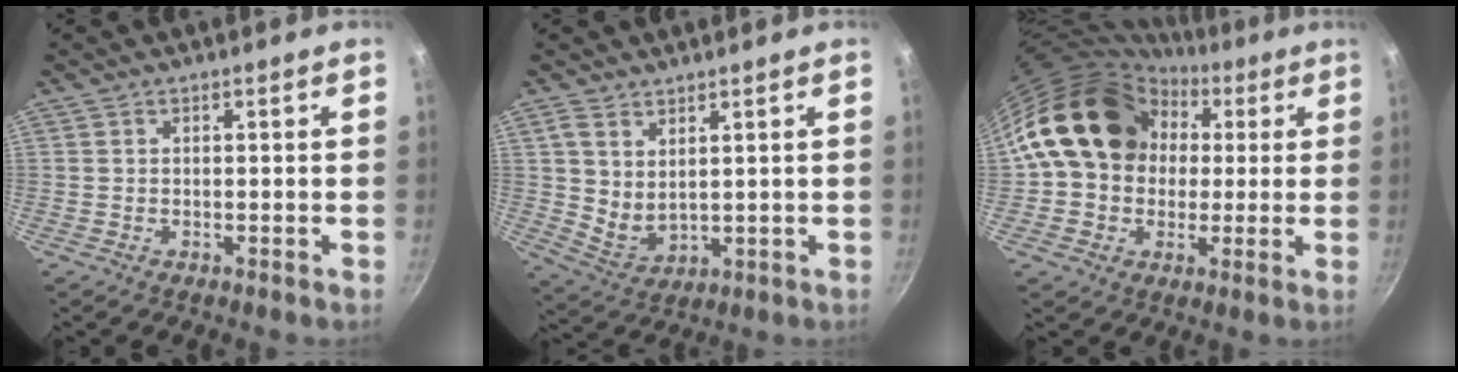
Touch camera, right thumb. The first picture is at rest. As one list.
[{"total": 5.7, "force": [2.5, 3.3, 3.8], "torque": [-0.064, -0.026, 0.057]}, {"total": 18.3, "force": [3.4, 14.9, 10.0], "torque": [-0.140, 0.042, 0.052]}]